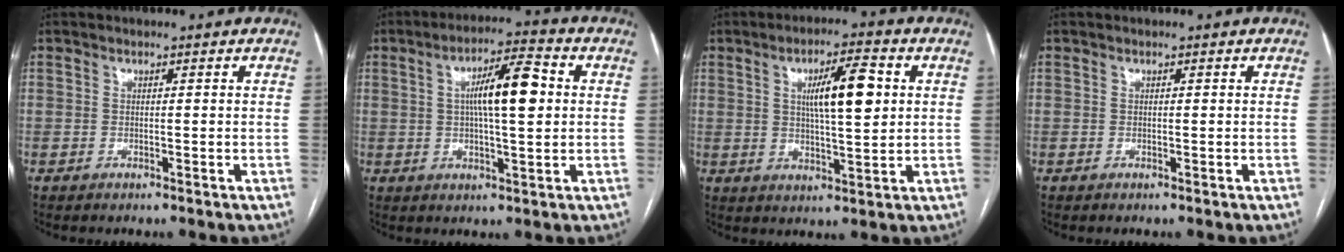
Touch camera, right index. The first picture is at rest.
{"total": 9.8, "force": [1.5, 1.7, 9.5], "torque": [-0.165, 0.017, 0.023]}
{"total": 9.2, "force": [2.2, 1.6, 8.8], "torque": [-0.148, 0.008, 0.038]}
{"total": 0.0}